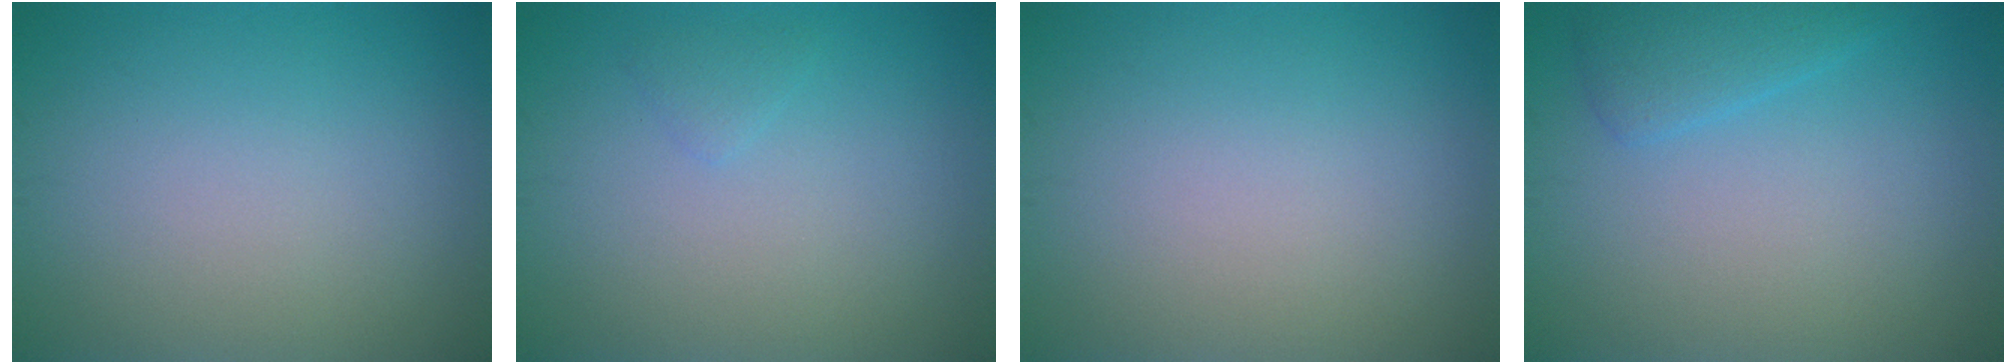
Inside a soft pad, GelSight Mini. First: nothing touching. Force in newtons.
{"total": 0.7, "press": 0.7, "slide": 0.0}
{"total": 0.0}
{"total": 2.2, "press": 2.1, "slide": 0.2}